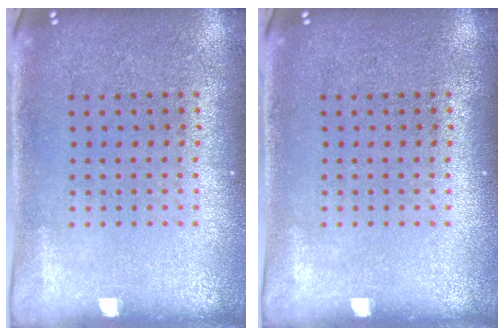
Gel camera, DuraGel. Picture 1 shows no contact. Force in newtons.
{"total": 0.0}